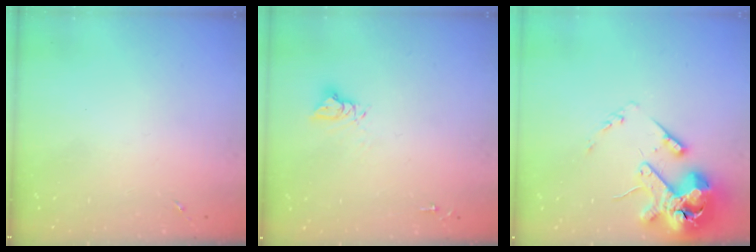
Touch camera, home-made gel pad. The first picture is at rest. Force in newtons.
{"total": 6.2, "press": 6.2, "slide": 0.3}
{"total": 15.9, "press": 15.7, "slide": 2.5}